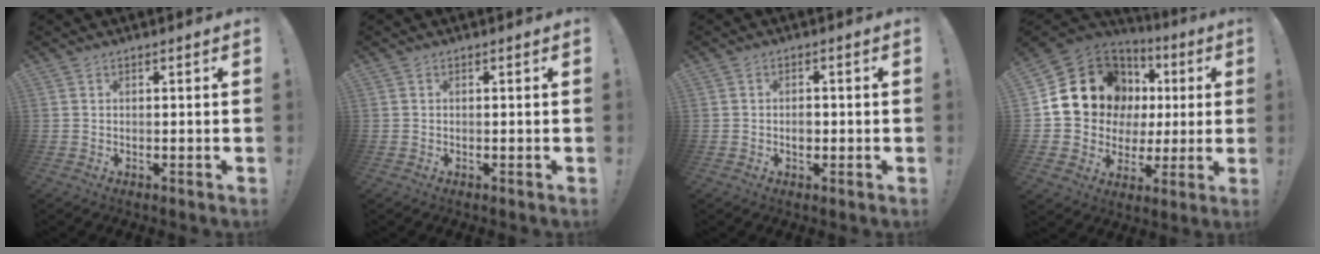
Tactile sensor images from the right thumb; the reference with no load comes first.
{"total": 0.0}
{"total": 2.6, "force": [-0.8, 2.0, 1.6], "torque": [-0.016, 0.000, -0.016]}
{"total": 17.8, "force": [6.7, 14.2, 8.4], "torque": [-0.121, -0.035, 0.152]}